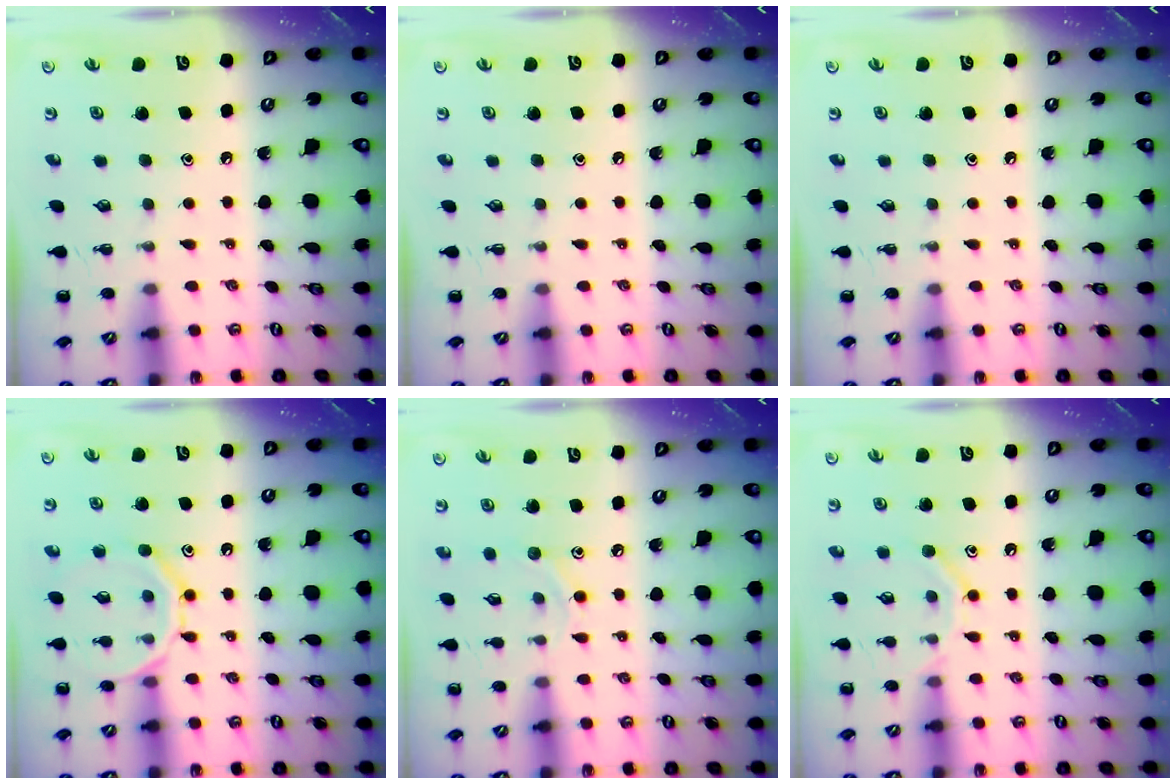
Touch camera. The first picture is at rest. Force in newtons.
{"total": 0.0}
{"total": 0.0}
{"total": 12.9, "press": 12.9, "slide": 1.3}
{"total": 6.3, "press": 6.0, "slide": 1.7}
{"total": 9.8, "press": 9.8, "slide": 1.3}